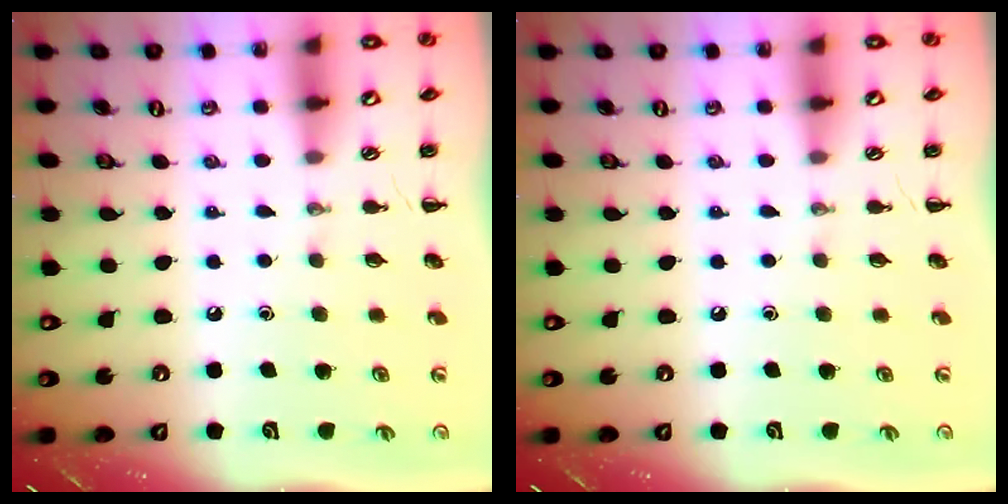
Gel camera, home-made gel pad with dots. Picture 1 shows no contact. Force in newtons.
{"total": 0.0}